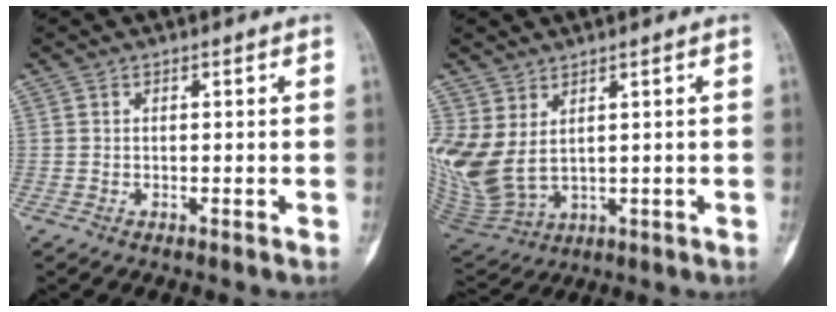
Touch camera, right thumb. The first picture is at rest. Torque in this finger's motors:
{"motor_torque": [-0.88, 2.37, 2.47, 0.30, 0.84]}